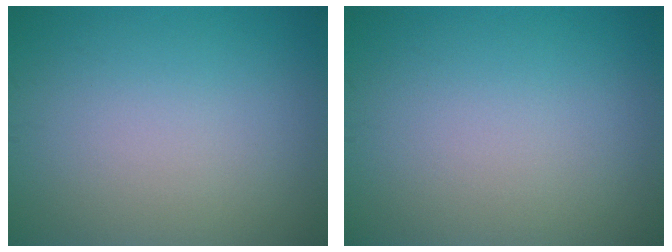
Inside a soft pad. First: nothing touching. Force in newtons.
{"total": 0.0}